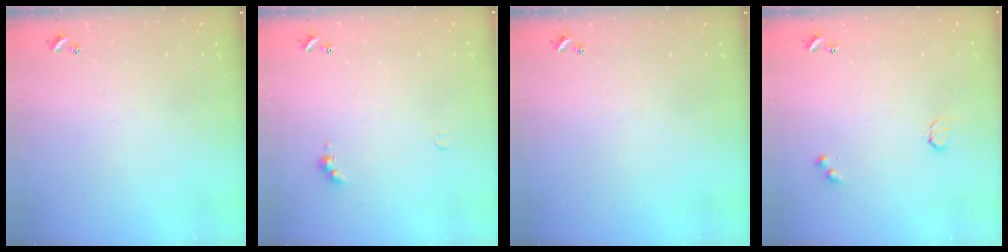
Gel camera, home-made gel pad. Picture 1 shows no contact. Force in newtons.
{"total": 2.0, "press": 2.0, "slide": 0.5}
{"total": 0.0}
{"total": 2.9, "press": 2.9, "slide": 0.5}